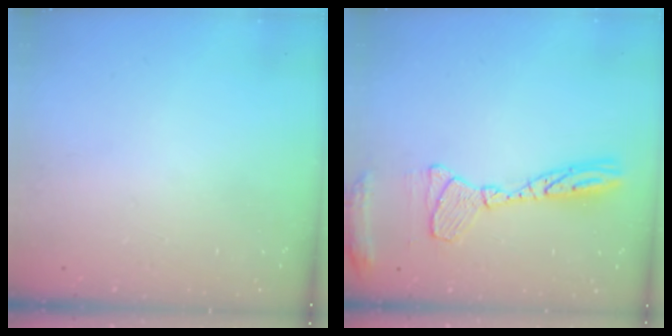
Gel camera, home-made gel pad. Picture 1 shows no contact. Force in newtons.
{"total": 14.2, "press": 14.1, "slide": 1.2}